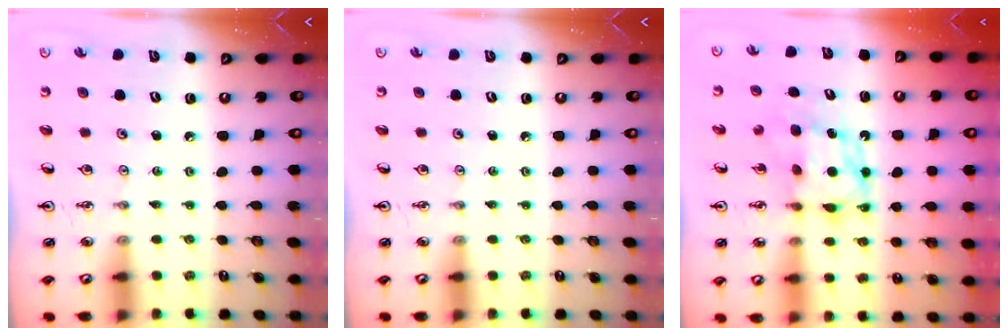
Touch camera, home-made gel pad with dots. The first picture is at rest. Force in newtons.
{"total": 0.0}
{"total": 7.0, "press": 7.0, "slide": 0.4}